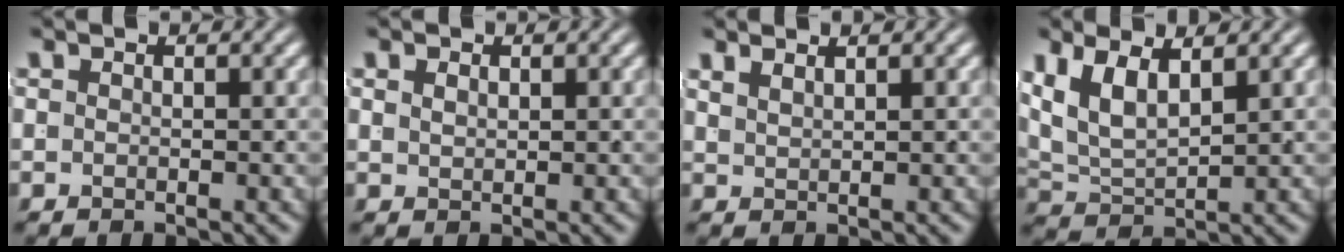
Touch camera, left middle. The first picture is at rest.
{"total": 0.8, "force": [0.6, -0.4, 0.3], "torque": [0.000, -0.006, 0.022]}
{"total": 1.5, "force": [1.4, -0.7, 0.2], "torque": [0.006, -0.001, 0.035]}
{"total": 6.7, "force": [1.6, 4.9, 4.2], "torque": [-0.106, -0.010, 0.030]}